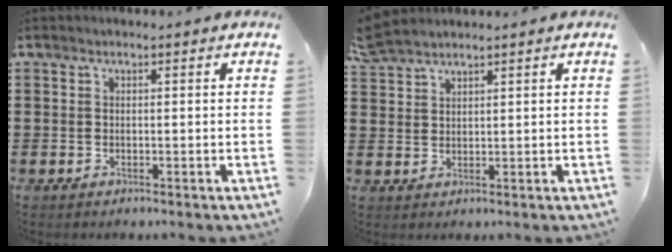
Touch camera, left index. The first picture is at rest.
{"total": 3.2, "force": [3.0, 0.7, 0.9], "torque": [-0.027, -0.003, 0.059]}